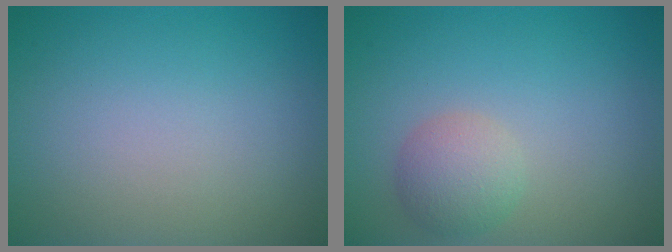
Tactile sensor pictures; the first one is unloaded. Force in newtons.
{"total": 2.7, "press": 2.7, "slide": 0.1}